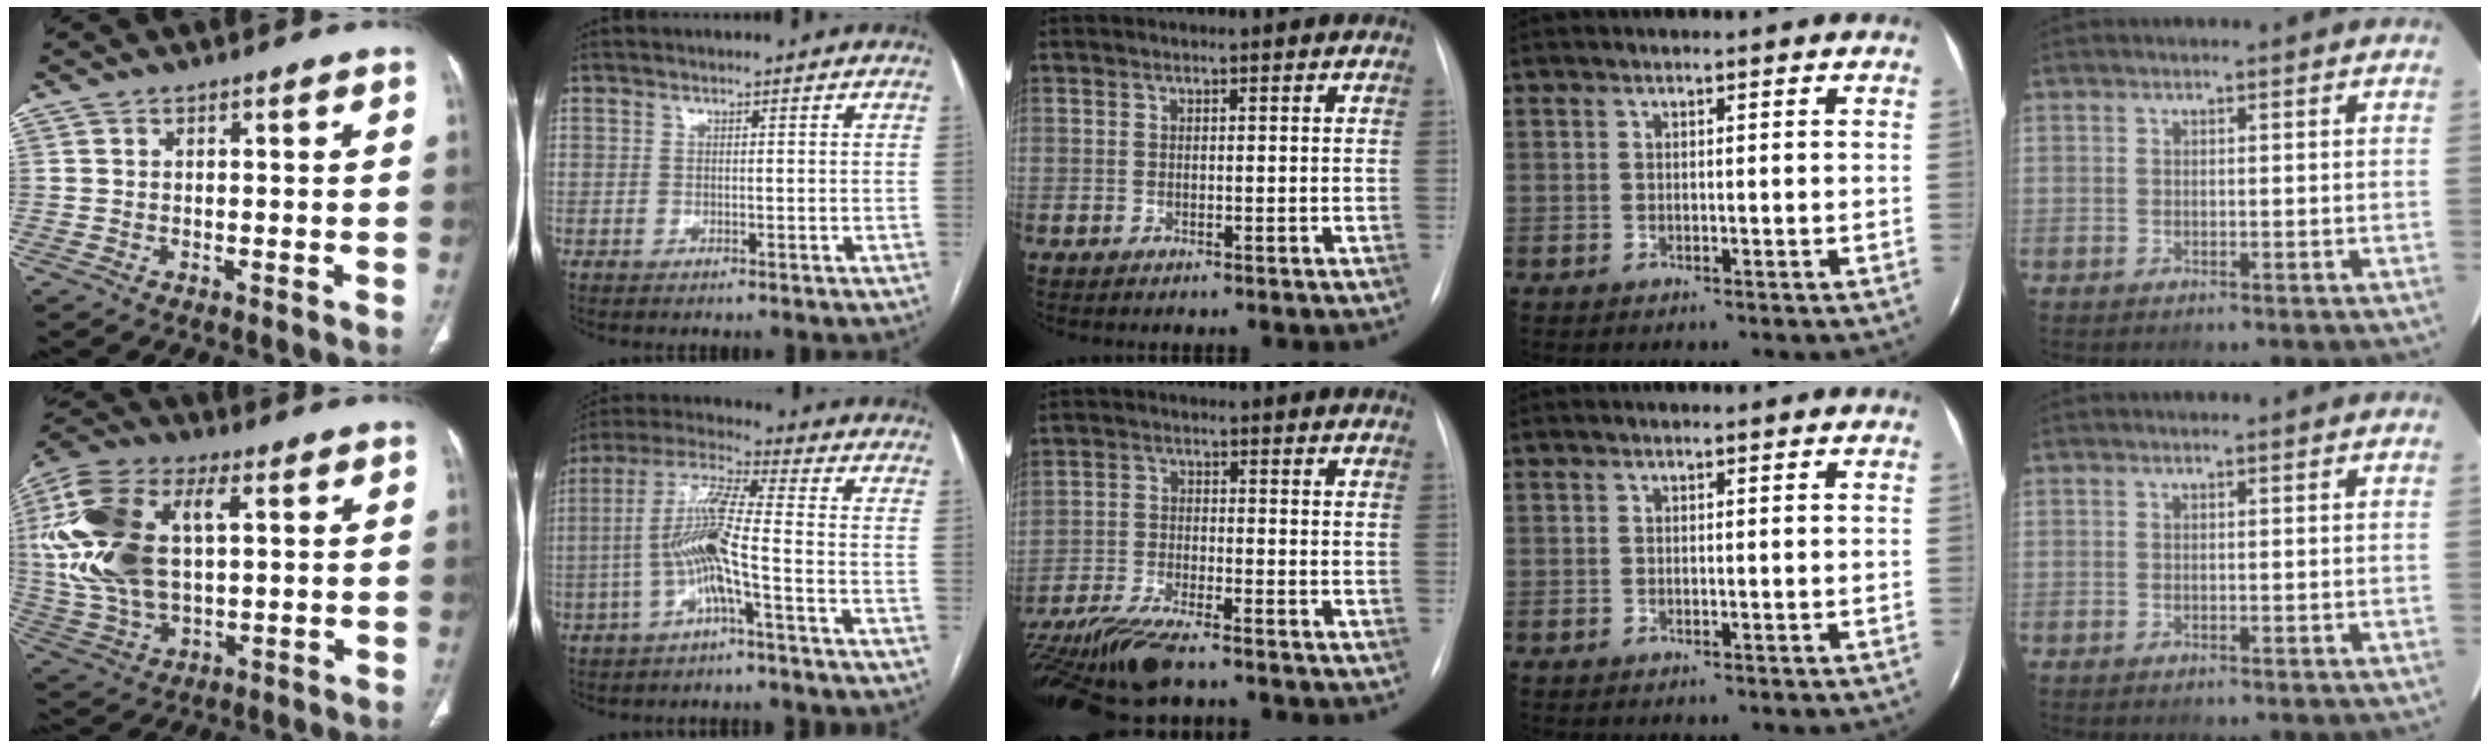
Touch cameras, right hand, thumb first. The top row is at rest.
{"thumb": {"total": 21.7, "force": [4.2, 11.8, 17.7], "torque": [-0.381, 0.005, 0.077]}, "index": {"total": 9.4, "force": [-2.5, 0.1, 9.1], "torque": [-0.190, 0.014, -0.053]}, "middle": {"total": 10.5, "force": [-8.7, 1.2, 5.8], "torque": [-0.108, -0.029, -0.152]}}